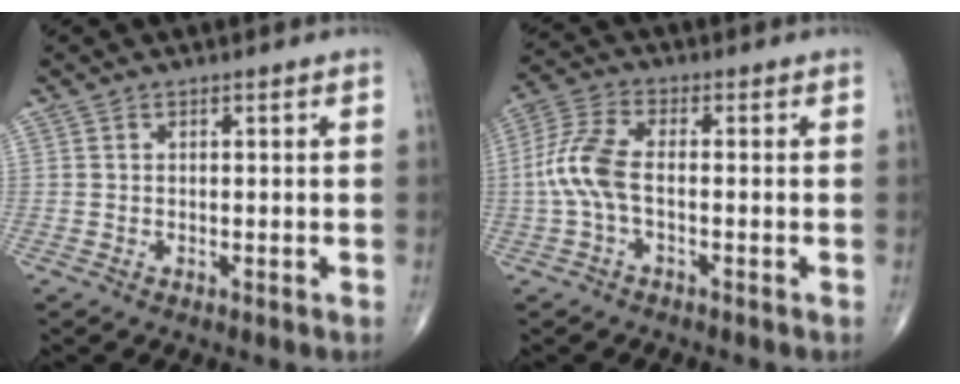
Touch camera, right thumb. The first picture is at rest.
{"total": 7.7, "force": [-1.2, 3.4, 6.8], "torque": [-0.170, 0.021, -0.030]}